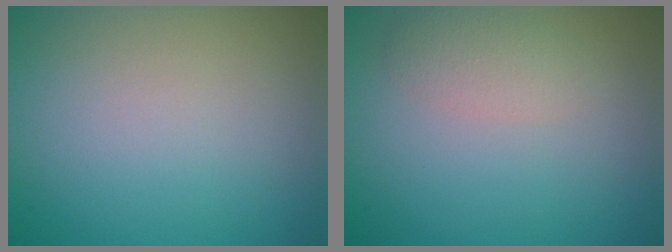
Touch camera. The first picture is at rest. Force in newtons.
{"total": 1.7, "press": 1.7, "slide": 0.1}